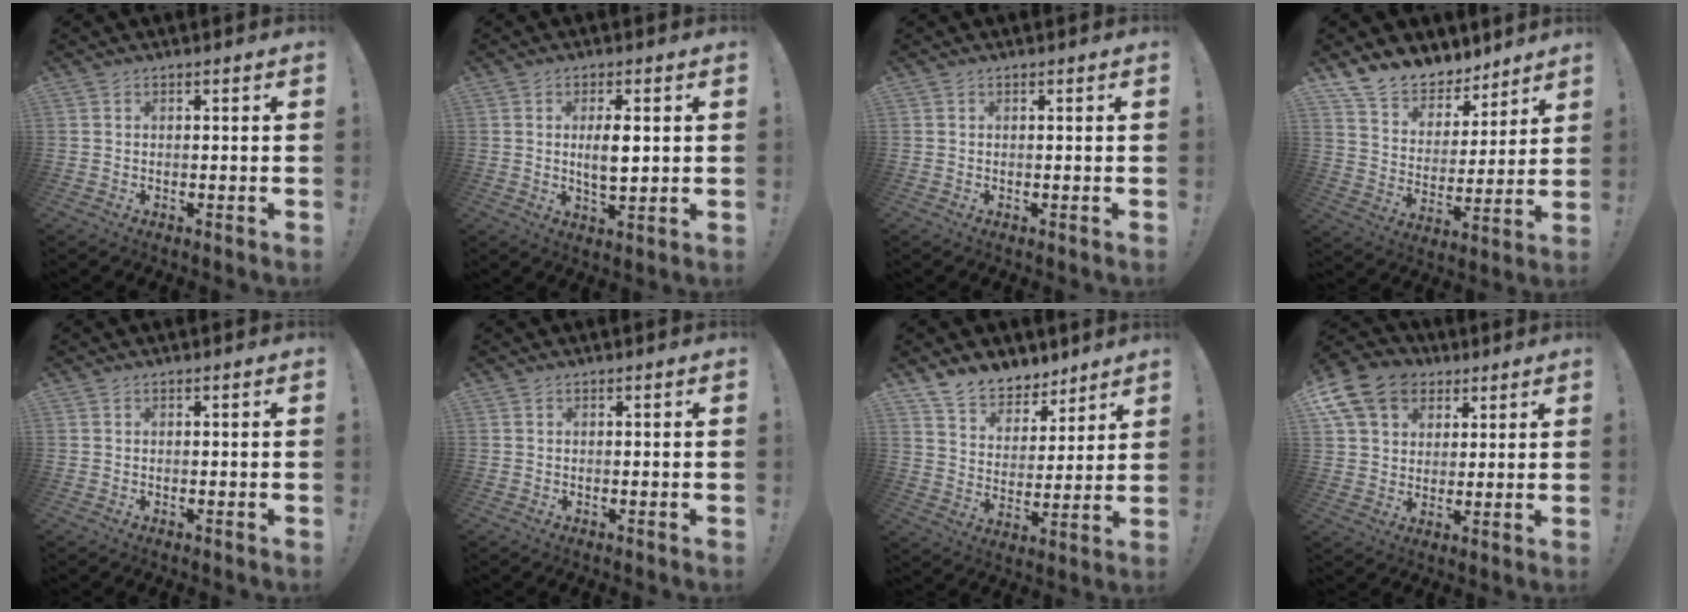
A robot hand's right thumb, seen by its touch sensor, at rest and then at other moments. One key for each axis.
{"total": 6.2, "fx": 0.8, "fy": 2.3, "fz": 5.7, "tx": -0.102, "ty": -0.011, "tz": 0.005}
{"total": 0.0}
{"total": 12.2, "fx": 10.2, "fy": 6.2, "fz": 2.6, "tx": -0.062, "ty": -0.079, "tz": 0.195}
{"total": 0.0}
{"total": 0.0}
{"total": 10.6, "fx": 8.9, "fy": 5.5, "fz": 2.1, "tx": -0.048, "ty": -0.070, "tz": 0.173}
{"total": 14.8, "fx": 6.7, "fy": 11.2, "fz": 6.7, "tx": -0.106, "ty": -0.035, "tz": 0.132}